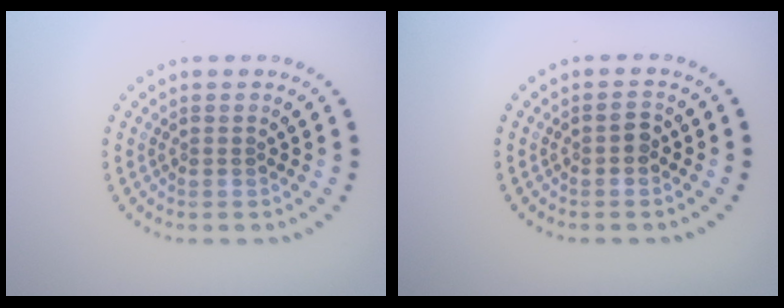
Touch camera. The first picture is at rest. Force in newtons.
{"total": 1.1, "press": 1.1, "slide": 0.1}